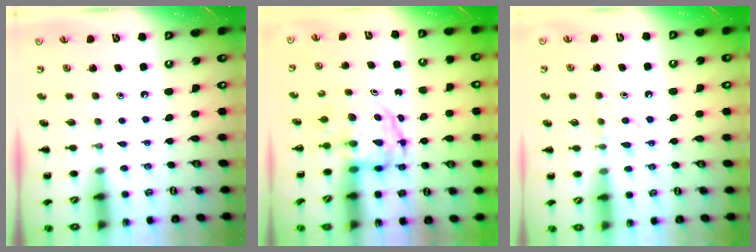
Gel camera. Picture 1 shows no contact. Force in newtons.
{"total": 3.8, "press": 3.8, "slide": 0.3}
{"total": 5.5, "press": 5.3, "slide": 1.5}